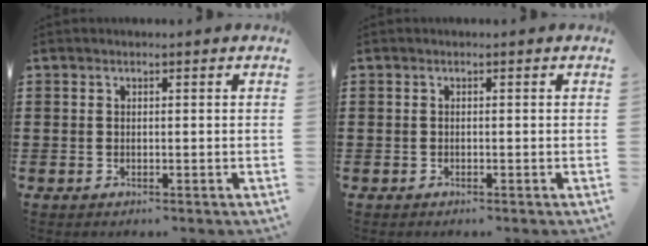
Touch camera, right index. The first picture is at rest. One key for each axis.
{"total": 0.0}